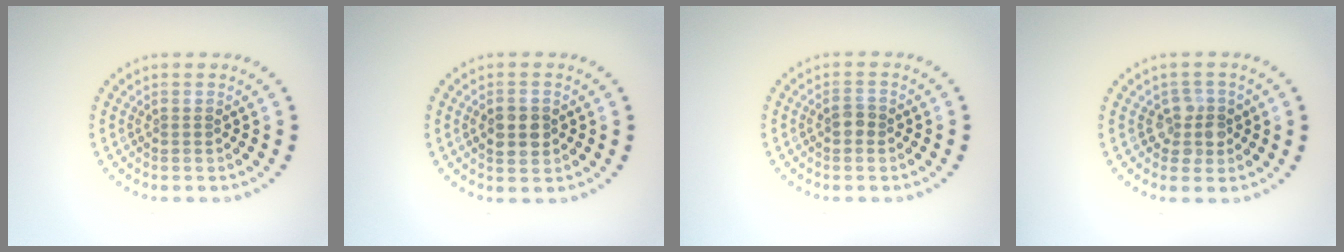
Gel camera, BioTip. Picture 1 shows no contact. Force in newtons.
{"total": 2.9, "press": 2.9, "slide": 0.1}
{"total": 1.3, "press": 1.3, "slide": 0.2}
{"total": 2.2, "press": 2.0, "slide": 0.9}